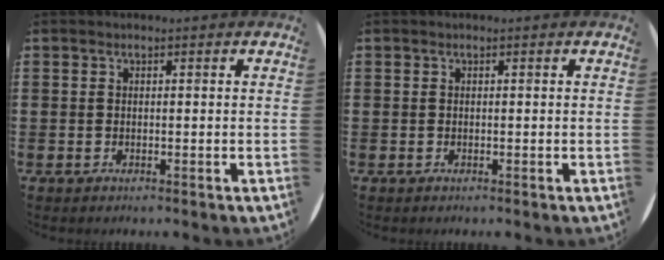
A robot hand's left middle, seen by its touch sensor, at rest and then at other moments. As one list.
[{"total": 0.0}]